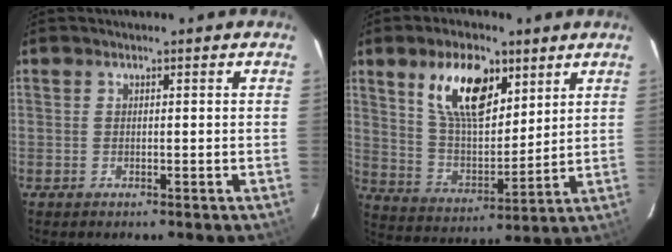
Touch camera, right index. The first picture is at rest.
{"total": 15.2, "force": [8.0, 7.4, 10.7], "torque": [-0.185, 0.011, 0.154]}